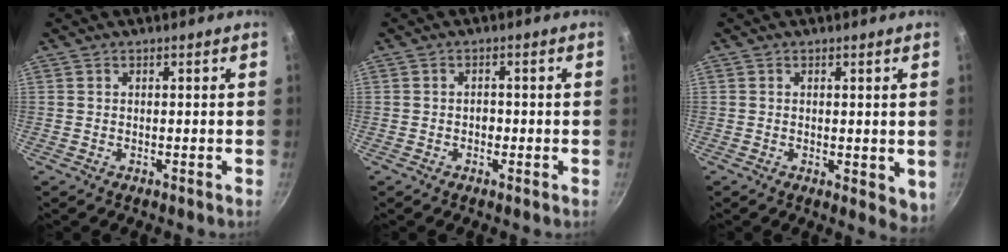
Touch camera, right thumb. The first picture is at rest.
{"total": 1.7, "force": [-0.5, 1.3, 1.1], "torque": [-0.013, 0.006, -0.008]}
{"total": 4.6, "force": [0.1, 2.3, 4.0], "torque": [-0.049, -0.013, 0.004]}